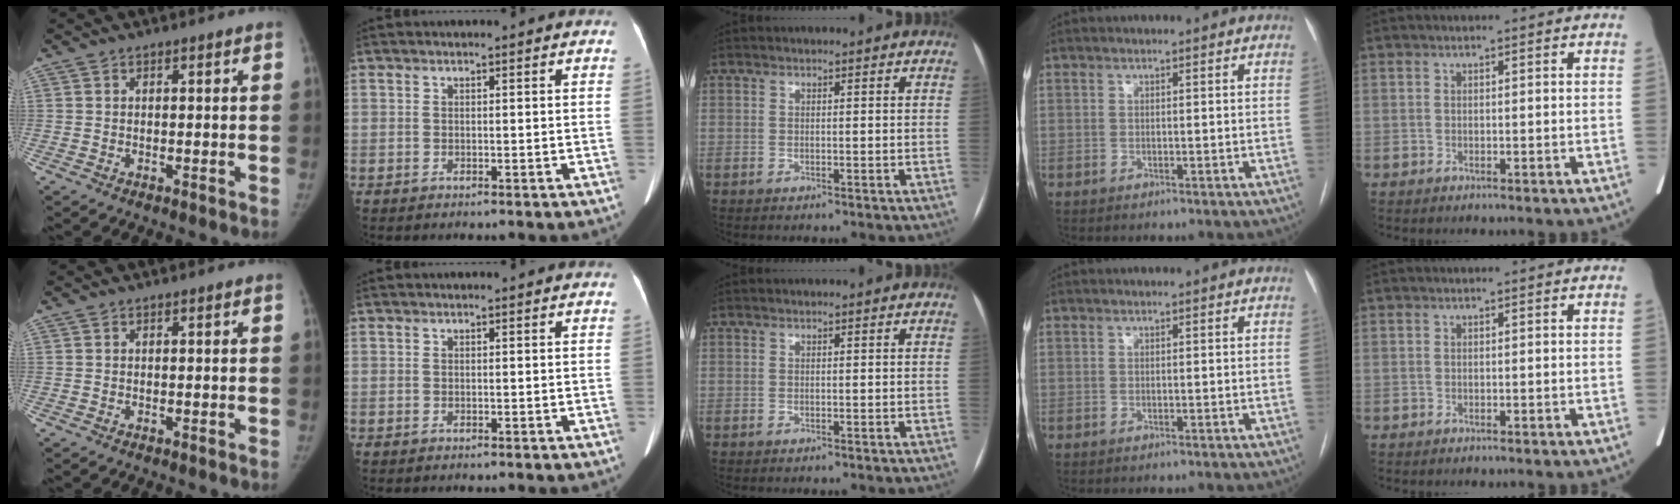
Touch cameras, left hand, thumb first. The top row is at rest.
{}